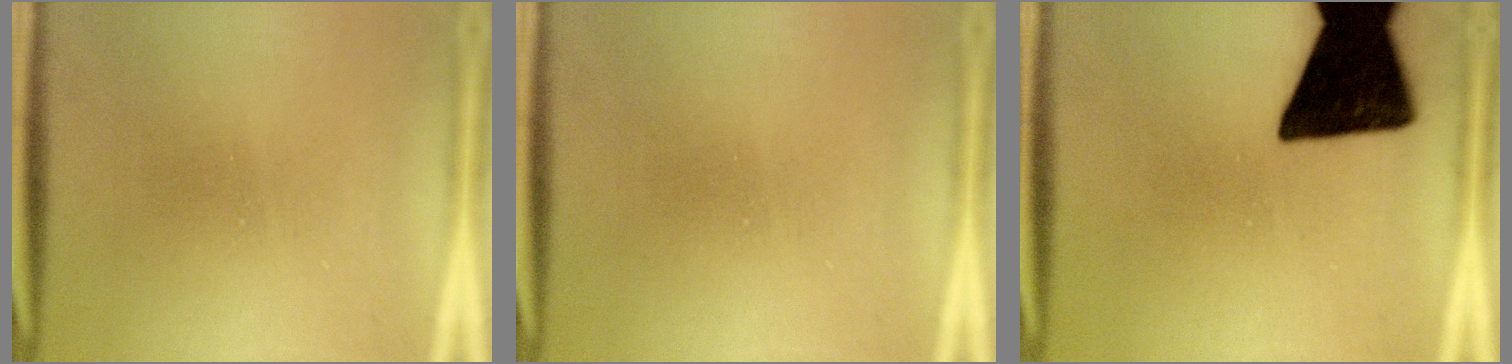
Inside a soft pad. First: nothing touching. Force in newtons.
{"total": 0.0}
{"total": 19.4}